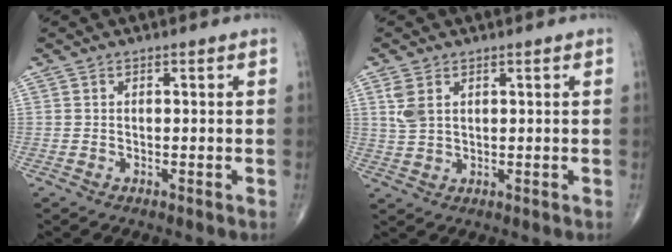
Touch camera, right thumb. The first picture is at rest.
{"total": 3.7, "force": [1.6, 2.2, 2.6], "torque": [-0.055, 0.001, 0.042]}